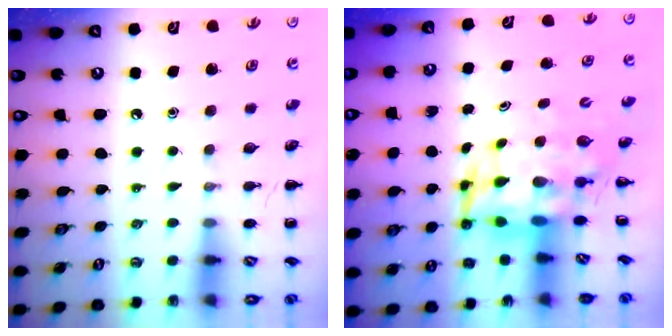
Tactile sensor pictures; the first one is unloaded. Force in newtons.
{"total": 5.3, "press": 5.0, "slide": 1.8}